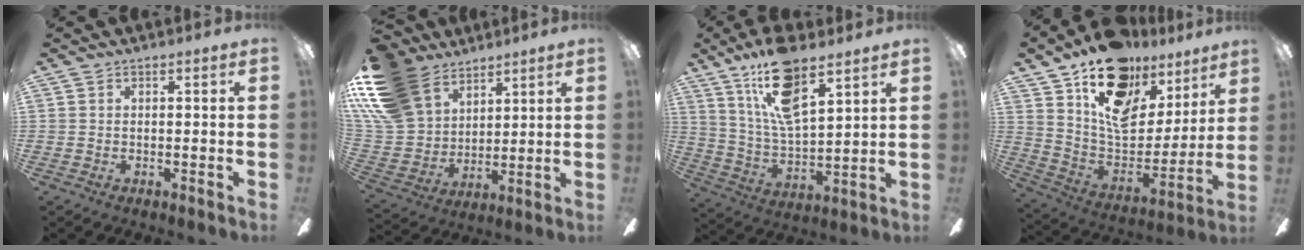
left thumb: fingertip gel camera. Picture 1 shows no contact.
{"total": 20.0, "force": [12.1, 13.0, 9.1], "torque": [-0.226, -0.052, 0.232]}
{"total": 16.6, "force": [10.8, 5.7, 11.2], "torque": [-0.222, -0.036, 0.188]}
{"total": 20.1, "force": [12.4, 11.8, 10.5], "torque": [-0.157, -0.080, 0.219]}